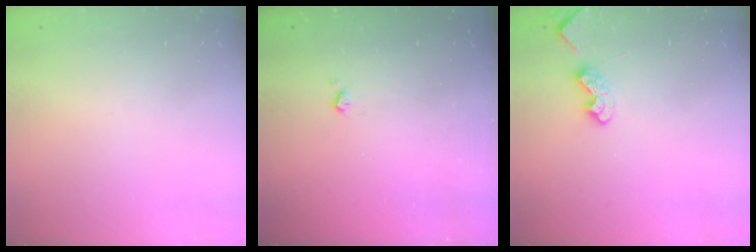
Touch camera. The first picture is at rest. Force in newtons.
{"total": 2.2, "press": 2.2, "slide": 0.4}
{"total": 4.2, "press": 4.2, "slide": 0.5}